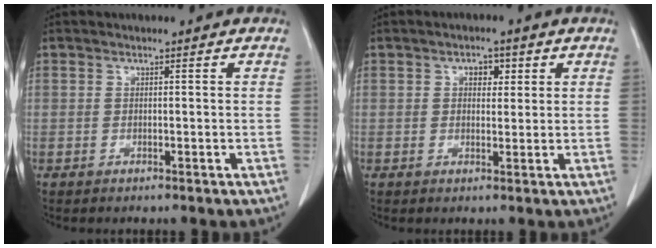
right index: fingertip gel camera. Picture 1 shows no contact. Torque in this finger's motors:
{"motor_torque": [0.07, 0.09, 0.04, 0.00]}